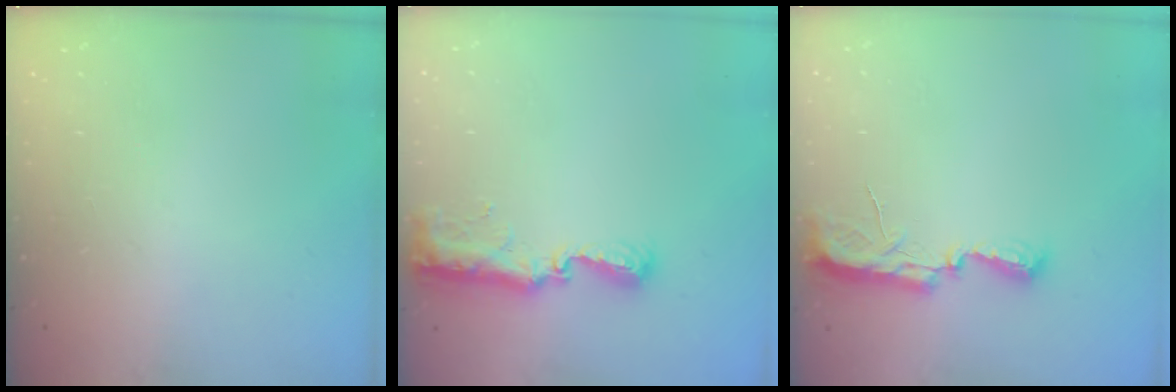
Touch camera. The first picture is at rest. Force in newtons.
{"total": 8.9, "press": 8.9, "slide": 0.8}
{"total": 7.9, "press": 7.8, "slide": 0.8}